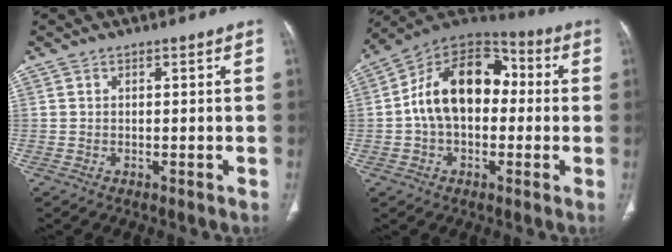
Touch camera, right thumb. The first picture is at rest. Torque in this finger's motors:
{"motor_torque": [2.00, 2.59, 1.02, -0.62, 0.16]}